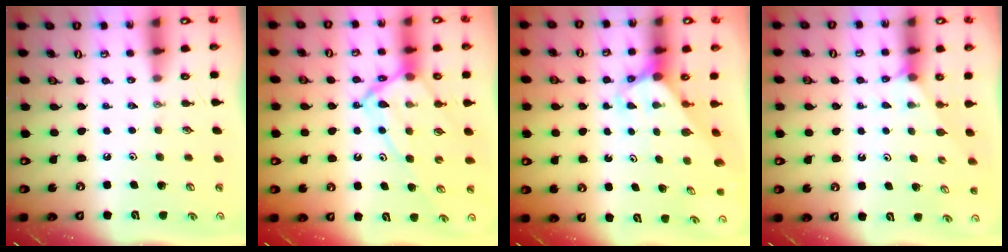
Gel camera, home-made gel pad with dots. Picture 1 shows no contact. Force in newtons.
{"total": 13.9, "press": 13.9, "slide": 1.4}
{"total": 3.2, "press": 3.2, "slide": 0.2}
{"total": 1.8, "press": 1.7, "slide": 0.3}